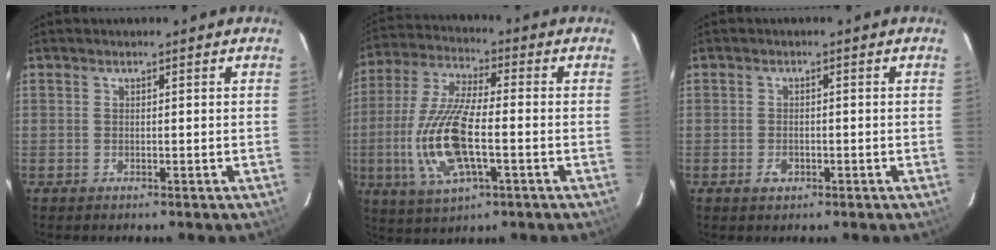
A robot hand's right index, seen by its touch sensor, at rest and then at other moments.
{"total": 15.7, "force": [-3.4, 5.0, 14.5], "torque": [-0.310, -0.008, -0.066]}
{"total": 2.2, "force": [-0.9, 1.4, 1.3], "torque": [-0.025, 0.001, -0.016]}